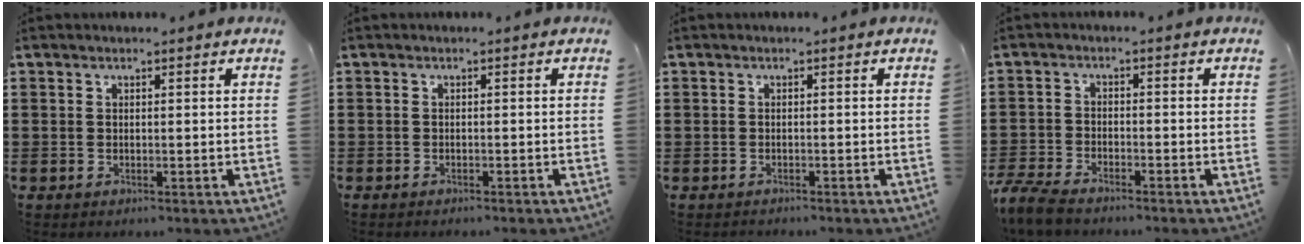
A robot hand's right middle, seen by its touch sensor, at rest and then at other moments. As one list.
[{"total": 0.6, "force": [-0.6, 0.1, 0.1], "torque": [-0.002, 0.000, -0.013]}, {"total": 0.8, "force": [-0.6, 0.4, -0.2], "torque": [0.003, 0.005, -0.016]}, {"total": 4.4, "force": [-4.1, 0.8, 1.5], "torque": [-0.053, -0.006, -0.088]}]